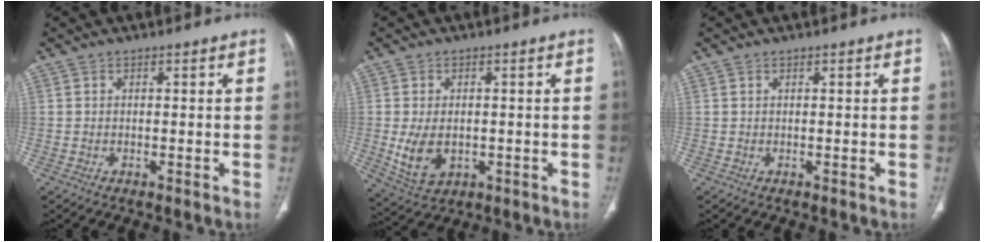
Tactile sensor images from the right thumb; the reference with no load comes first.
{"total": 7.8, "force": [-1.0, 5.3, 5.7], "torque": [-0.101, -0.003, -0.002]}
{"total": 0.0}